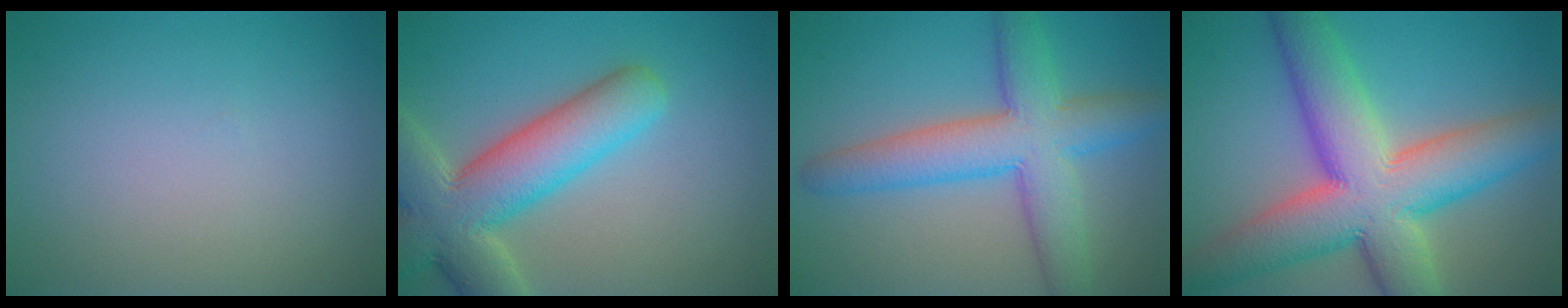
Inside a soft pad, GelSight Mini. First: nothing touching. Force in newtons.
{"total": 9.2, "press": 9.2, "slide": 0.9}
{"total": 7.6, "press": 7.6, "slide": 0.1}
{"total": 12.3, "press": 12.3, "slide": 0.5}